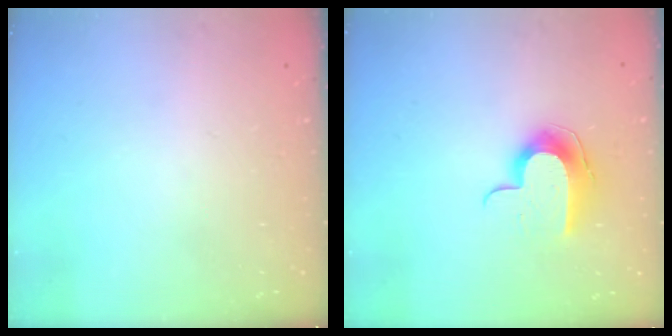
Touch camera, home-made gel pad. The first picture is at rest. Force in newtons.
{"total": 10.3, "press": 10.2, "slide": 1.0}